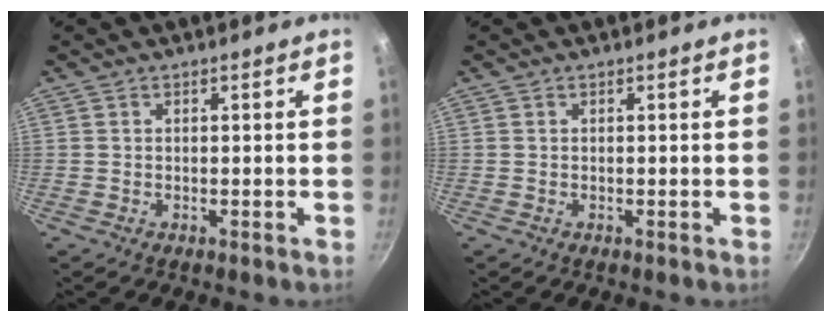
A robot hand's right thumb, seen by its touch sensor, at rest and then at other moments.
{"total": 0.0}